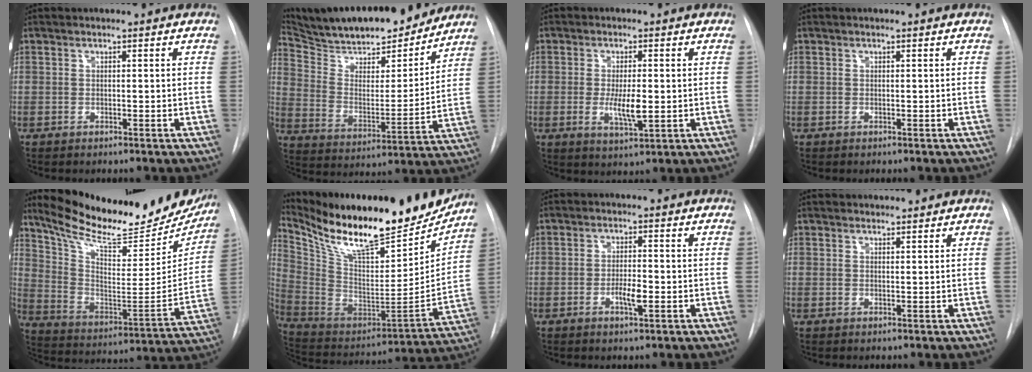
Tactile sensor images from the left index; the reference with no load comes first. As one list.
[{"total": 20.9, "force": [18.7, 4.1, 8.5], "torque": [-0.146, -0.012, 0.288]}, {"total": 5.1, "force": [-1.1, 1.3, 4.8], "torque": [-0.091, -0.016, -0.015]}, {"total": 0.0}, {"total": 27.5, "force": [23.5, 7.1, 12.3], "torque": [-0.199, -0.051, 0.331]}, {"total": 24.4, "force": [20.4, 4.5, 12.6], "torque": [-0.230, -0.038, 0.334]}, {"total": 3.3, "force": [-1.7, 0.6, 2.8], "torque": [-0.050, -0.005, -0.027]}, {"total": 1.7, "force": [1.6, 0.5, 0.1], "torque": [0.000, 0.015, 0.025]}]